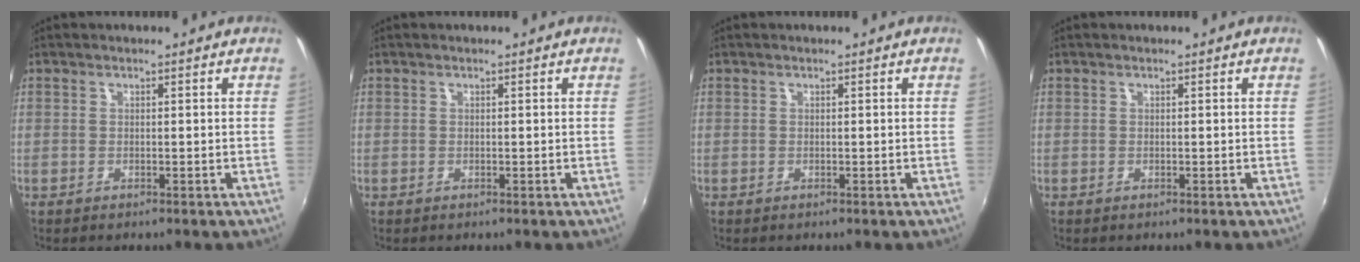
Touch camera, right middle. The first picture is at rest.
{"total": 0.0}
{"total": 0.0}
{"total": 0.0}